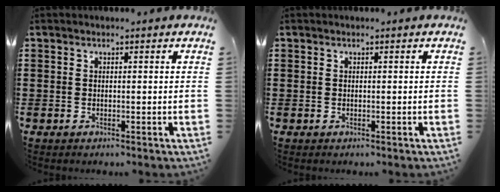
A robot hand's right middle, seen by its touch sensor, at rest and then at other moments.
{"total": 0.0}